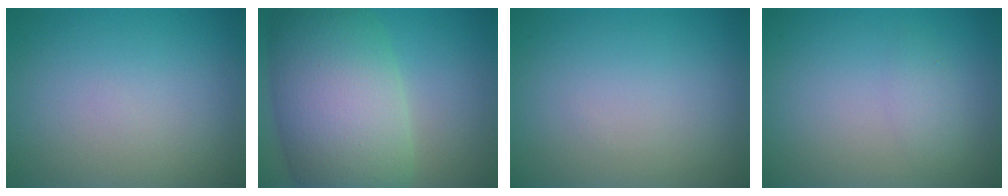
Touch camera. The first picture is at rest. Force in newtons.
{"total": 12.4, "press": 12.4, "slide": 0.5}
{"total": 0.0}
{"total": 1.3, "press": 1.3, "slide": 0.0}